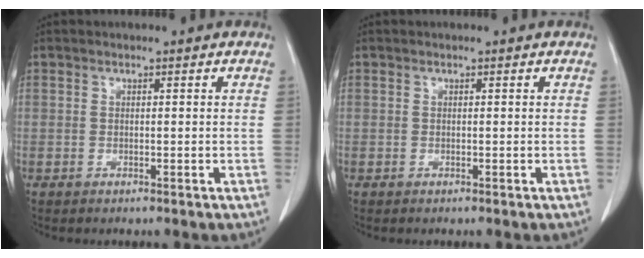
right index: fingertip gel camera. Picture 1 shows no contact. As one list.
[{"total": 0.0}]